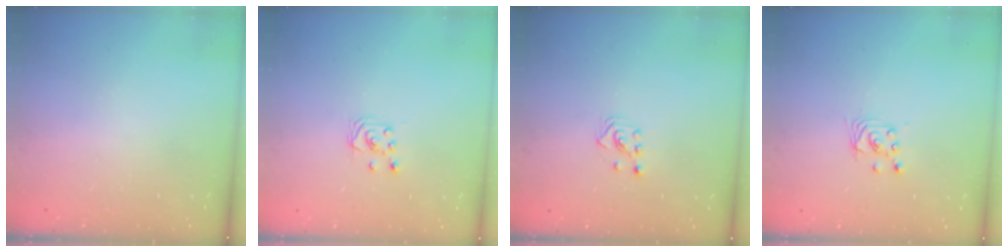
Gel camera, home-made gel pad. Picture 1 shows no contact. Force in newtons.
{"total": 2.3, "press": 2.2, "slide": 0.3}
{"total": 2.5, "press": 2.4, "slide": 0.8}
{"total": 2.8, "press": 2.8, "slide": 0.2}